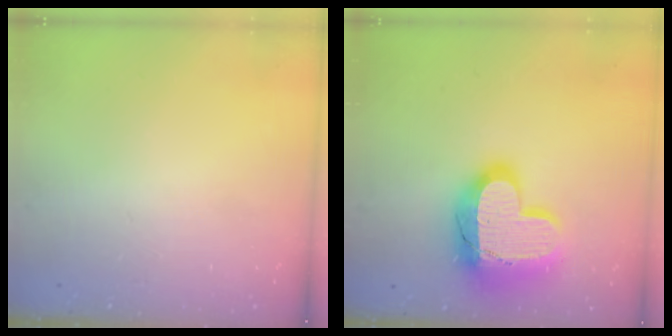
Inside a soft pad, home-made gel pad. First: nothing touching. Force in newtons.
{"total": 20.9, "press": 20.9, "slide": 1.8}